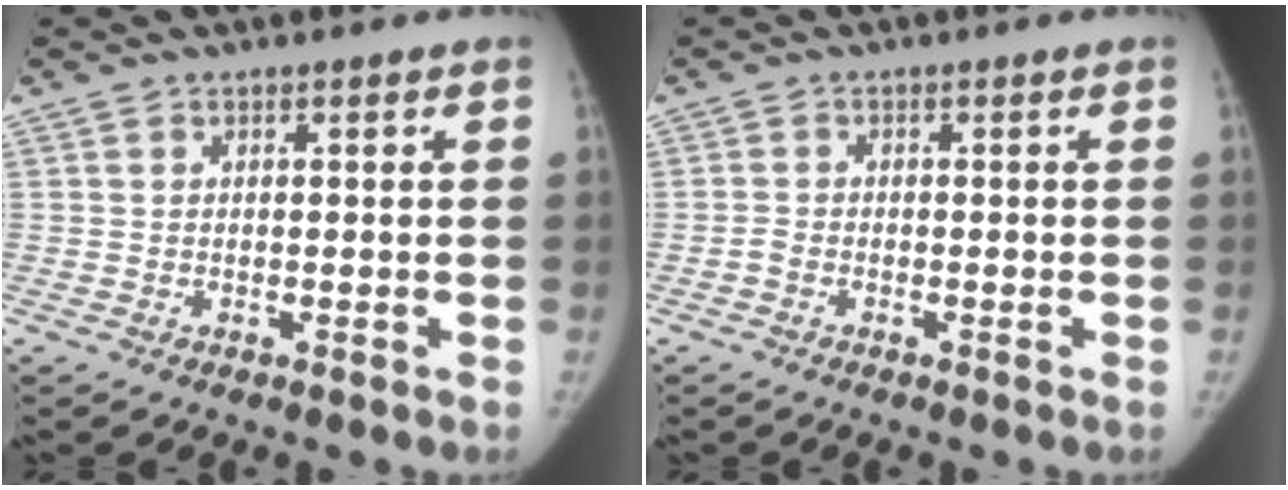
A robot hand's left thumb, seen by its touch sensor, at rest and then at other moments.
{"total": 1.3, "force": [-0.8, 0.7, 0.7], "torque": [-0.018, 0.005, -0.018]}